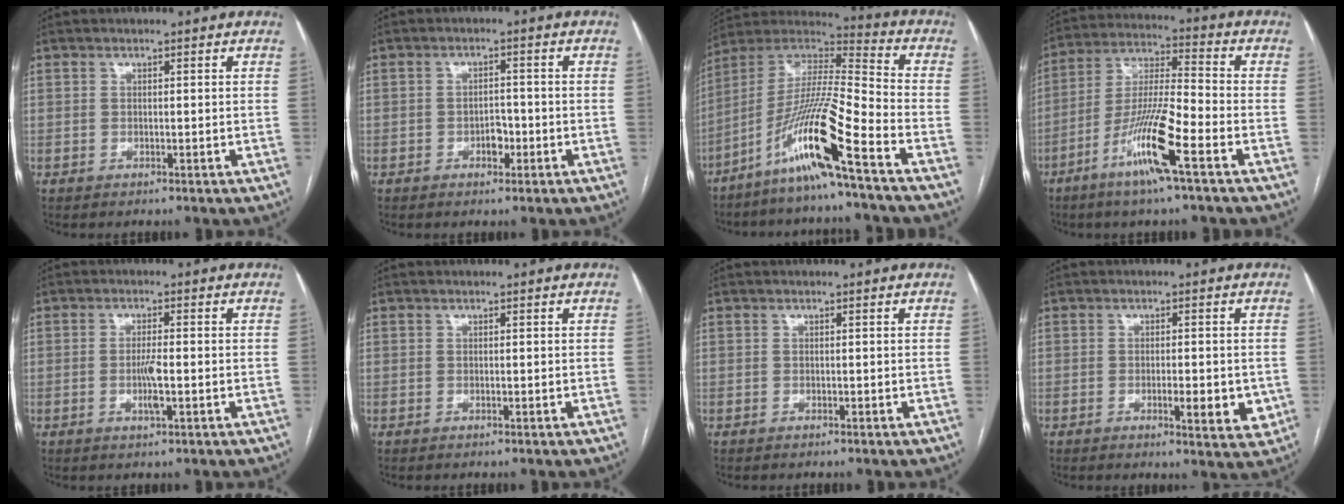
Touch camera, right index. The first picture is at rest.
{"total": 2.6, "force": [-1.2, 1.4, 1.8], "torque": [-0.024, 0.006, -0.018]}
{"total": 15.6, "force": [-9.1, -1.2, 12.6], "torque": [-0.255, -0.009, -0.172]}
{"total": 12.8, "force": [-6.4, 0.3, 11.1], "torque": [-0.219, -0.013, -0.126]}
{"total": 3.2, "force": [-0.9, 0.2, 3.1], "torque": [-0.062, -0.005, -0.016]}
{"total": 0.0}
{"total": 0.0}
{"total": 5.6, "force": [-1.4, 1.6, 5.1], "torque": [-0.069, -0.006, -0.016]}